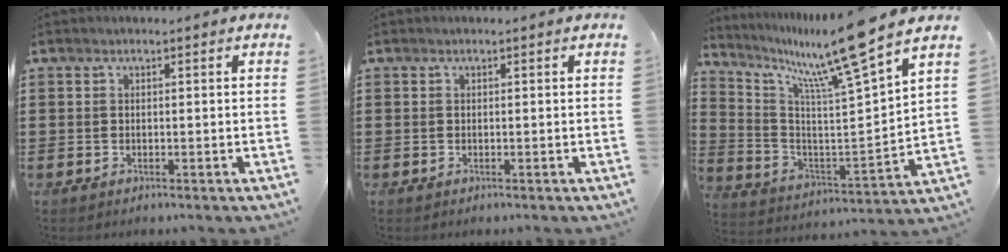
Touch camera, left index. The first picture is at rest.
{"total": 0.0}
{"total": 12.4, "force": [9.8, -0.9, 7.6], "torque": [-0.165, -0.068, 0.149]}